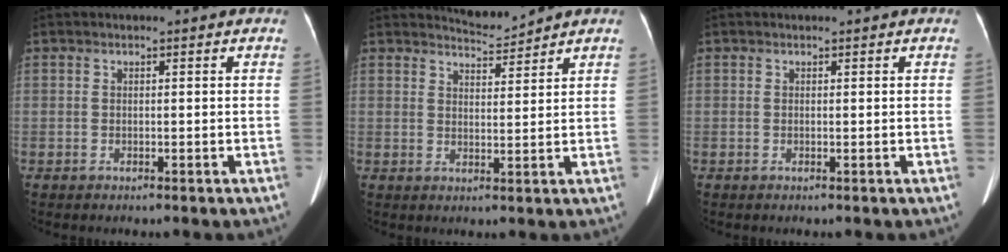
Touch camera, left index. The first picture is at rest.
{"total": 3.2, "force": [3.1, -0.6, -0.6], "torque": [0.003, -0.009, 0.059]}
{"total": 0.0}